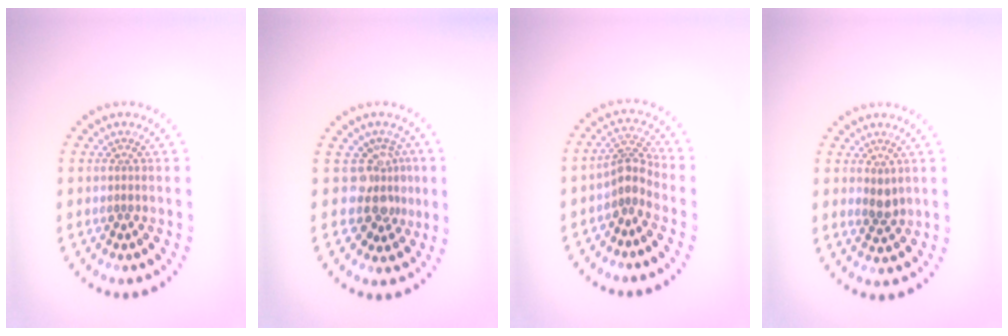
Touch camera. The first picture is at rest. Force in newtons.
{"total": 3.6, "press": 2.8, "slide": 2.4}
{"total": 2.6, "press": 2.0, "slide": 1.7}
{"total": 1.3, "press": 1.2, "slide": 0.5}